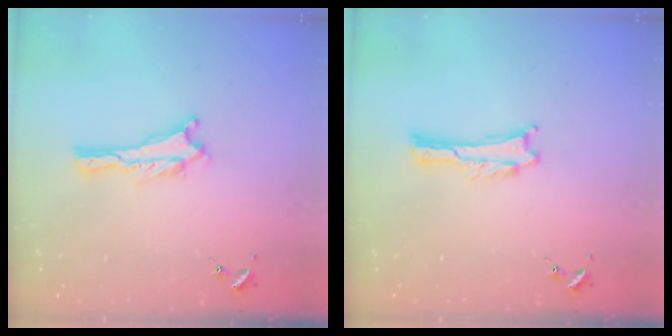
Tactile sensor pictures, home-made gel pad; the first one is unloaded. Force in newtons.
{"total": 0.0}